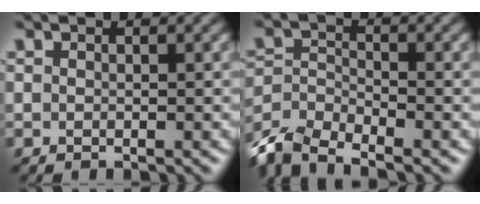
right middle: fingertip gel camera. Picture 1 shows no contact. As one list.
[{"total": 6.0, "force": [-5.1, 1.8, 2.6], "torque": [-0.053, -0.008, -0.107]}]